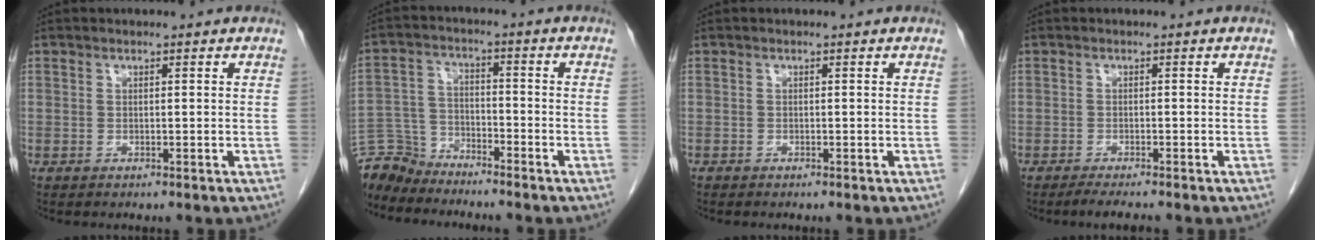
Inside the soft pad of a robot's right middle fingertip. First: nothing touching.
{"total": 6.8, "force": [-6.7, 1.3, -0.5], "torque": [0.005, 0.004, -0.132]}
{"total": 0.0}
{"total": 2.7, "force": [-2.3, -0.2, 1.5], "torque": [-0.029, -0.009, -0.037]}